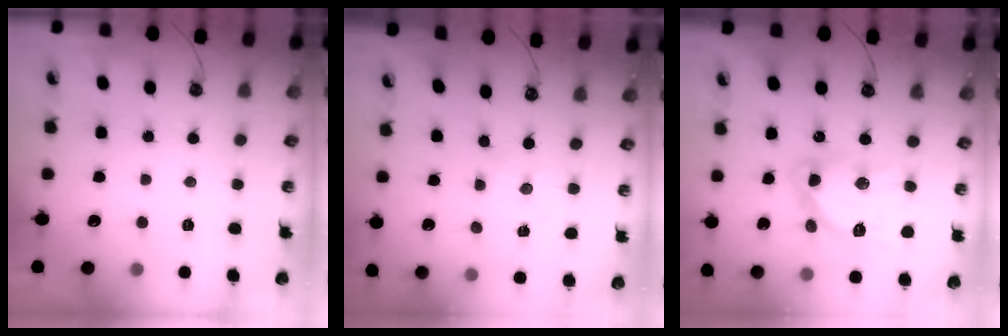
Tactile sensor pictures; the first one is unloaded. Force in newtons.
{"total": 0.0}
{"total": 13.9, "press": 13.9, "slide": 1.3}